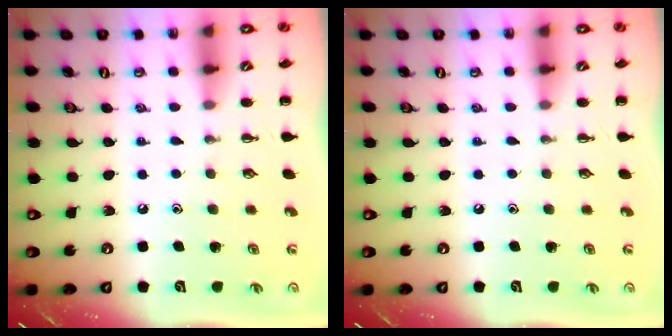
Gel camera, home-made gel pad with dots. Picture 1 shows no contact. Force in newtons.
{"total": 0.0}